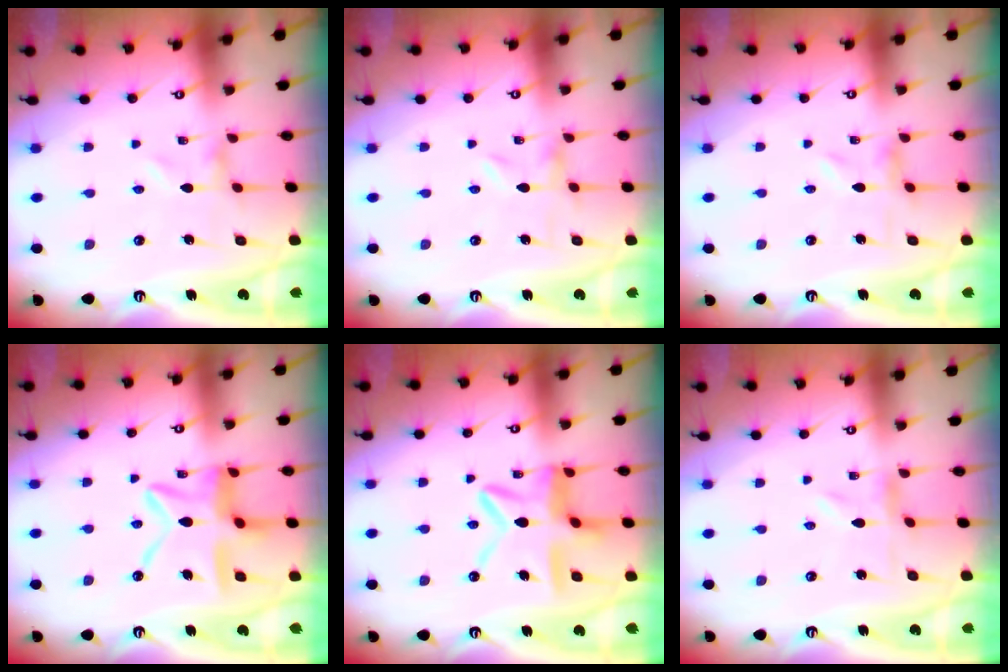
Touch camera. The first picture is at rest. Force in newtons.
{"total": 0.0}
{"total": 0.7, "press": 0.6, "slide": 0.3}
{"total": 15.1, "press": 15.0, "slide": 1.4}
{"total": 13.2, "press": 13.1, "slide": 1.0}
{"total": 0.0}